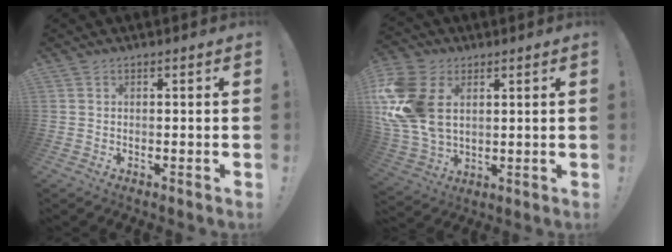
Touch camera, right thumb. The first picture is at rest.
{"total": 20.2, "force": [4.0, 14.3, 13.7], "torque": [-0.287, -0.011, 0.080]}